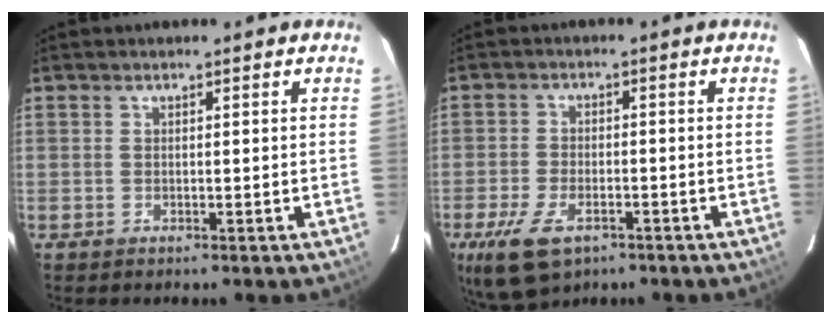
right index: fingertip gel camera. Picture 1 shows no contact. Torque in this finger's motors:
{"motor_torque": [0.90, -0.58, 0.50, 0.10]}